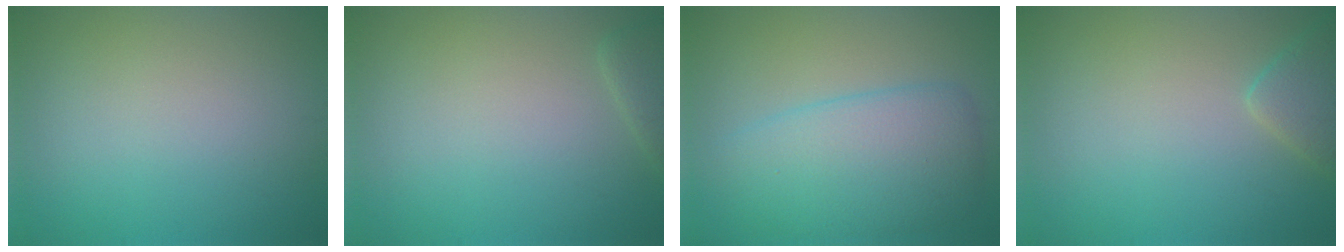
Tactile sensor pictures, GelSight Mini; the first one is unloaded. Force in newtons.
{"total": 1.5, "press": 1.5, "slide": 0.1}
{"total": 5.8, "press": 5.8, "slide": 0.3}
{"total": 2.6, "press": 2.6, "slide": 0.2}